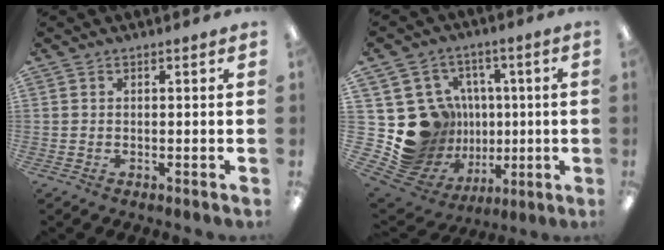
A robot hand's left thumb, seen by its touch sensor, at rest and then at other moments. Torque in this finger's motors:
{"motor_torque": [-0.30, 0.82, 0.20, -0.22, 0.03]}